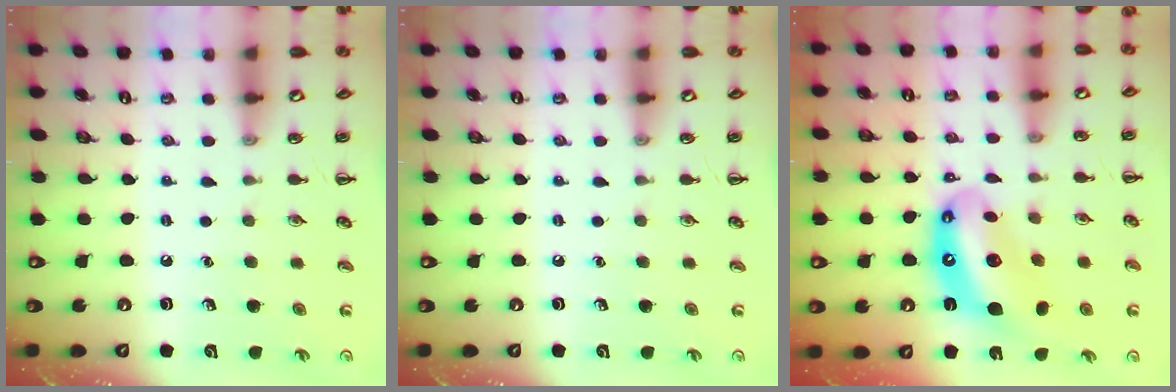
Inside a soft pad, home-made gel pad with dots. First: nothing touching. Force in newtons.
{"total": 0.0}
{"total": 12.9, "press": 12.4, "slide": 3.6}